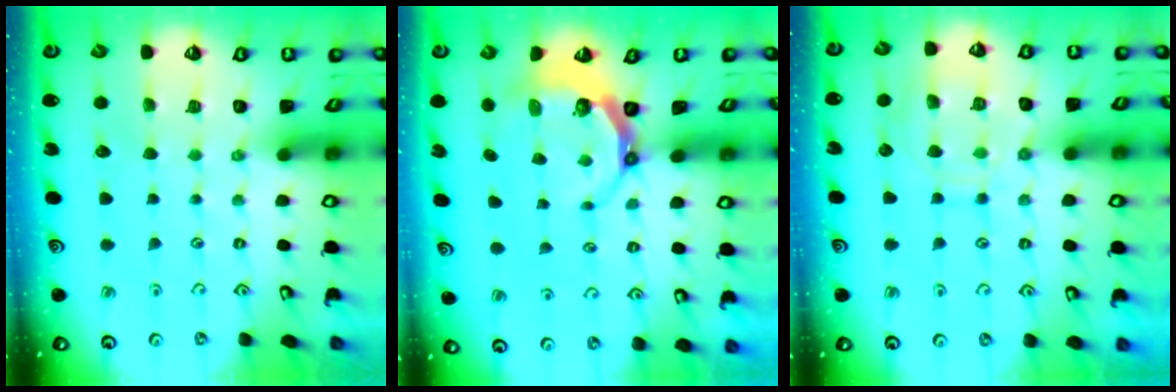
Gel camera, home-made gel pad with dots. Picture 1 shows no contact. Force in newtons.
{"total": 6.7, "press": 6.0, "slide": 3.2}
{"total": 11.7, "press": 11.6, "slide": 1.0}